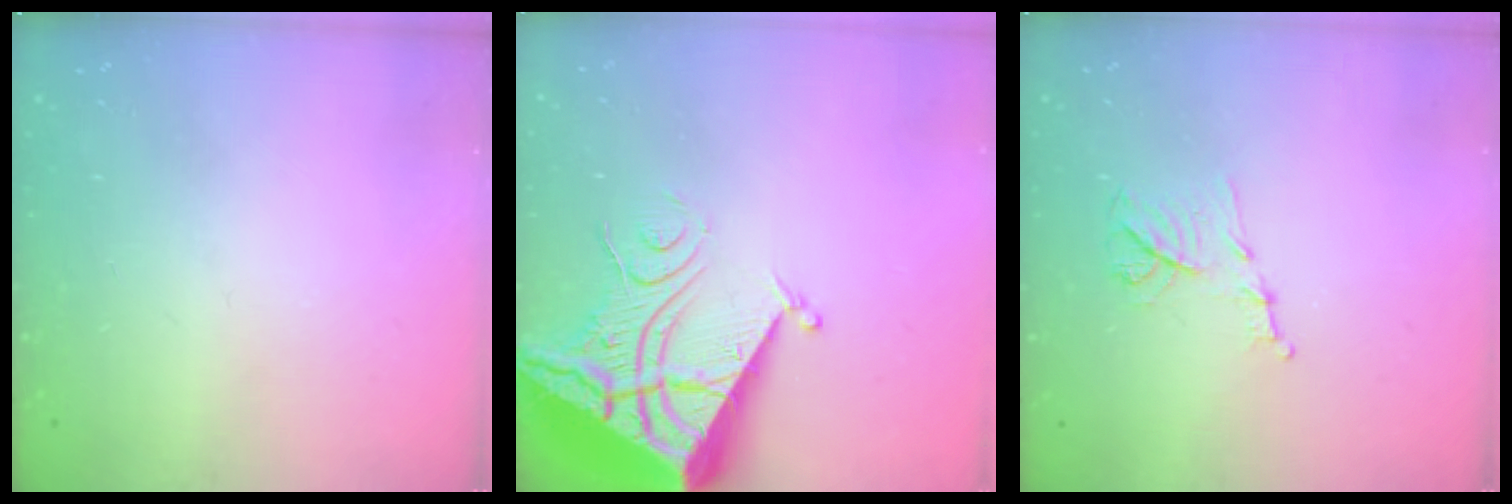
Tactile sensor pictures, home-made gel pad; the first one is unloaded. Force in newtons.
{"total": 12.2, "press": 12.1, "slide": 1.3}
{"total": 8.8, "press": 8.7, "slide": 1.0}